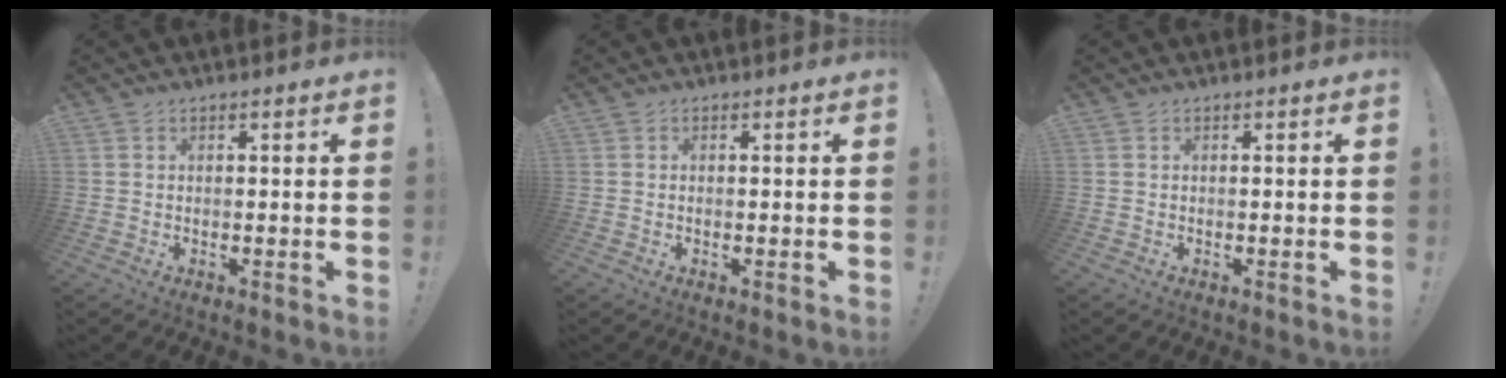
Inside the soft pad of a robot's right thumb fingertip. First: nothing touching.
{"total": 0.0}
{"total": 0.0}